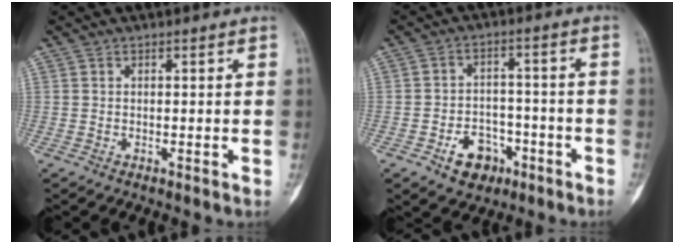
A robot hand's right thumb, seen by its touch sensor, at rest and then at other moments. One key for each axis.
{"total": 7.6, "fx": -3.9, "fy": 5.6, "fz": 3.4, "tx": -0.020, "ty": 0.034, "tz": -0.056}